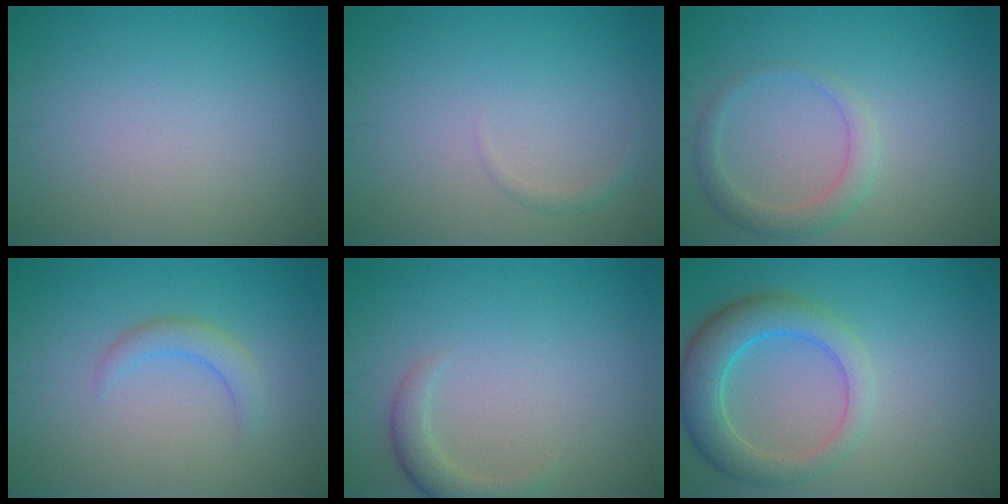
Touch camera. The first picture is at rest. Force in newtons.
{"total": 0.8, "press": 0.8, "slide": 0.0}
{"total": 2.4, "press": 2.4, "slide": 0.1}
{"total": 1.9, "press": 1.9, "slide": 0.3}
{"total": 2.2, "press": 2.2, "slide": 0.2}
{"total": 5.4, "press": 5.4, "slide": 0.3}